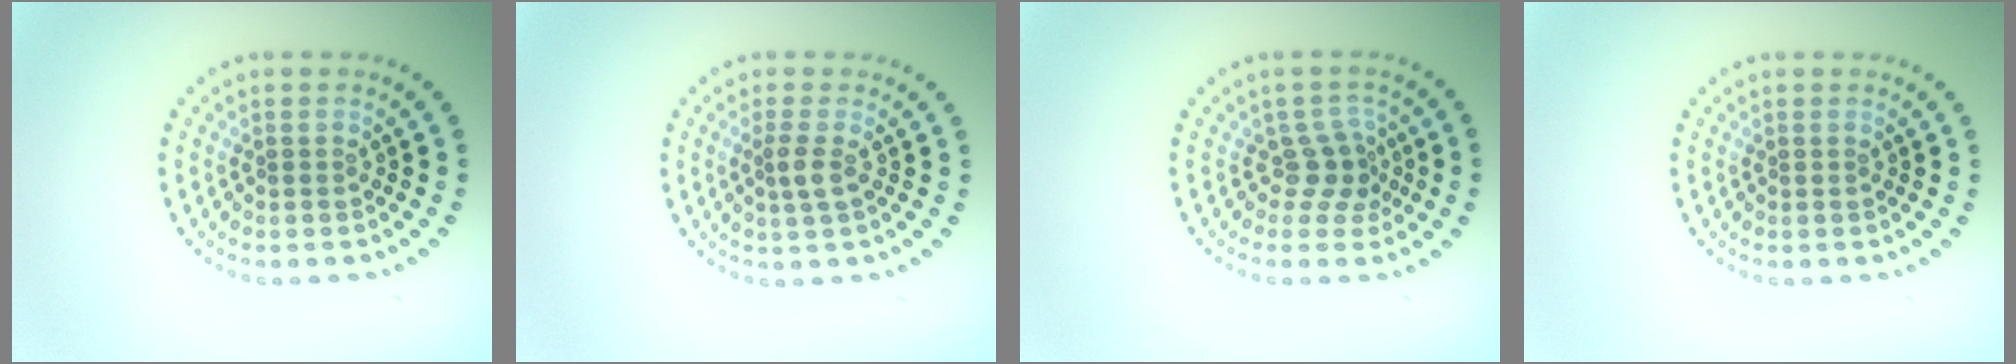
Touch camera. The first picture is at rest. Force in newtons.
{"total": 1.6, "press": 1.3, "slide": 0.9}
{"total": 2.3, "press": 1.8, "slide": 1.5}
{"total": 0.0}